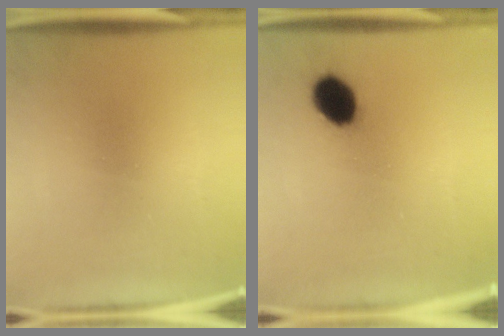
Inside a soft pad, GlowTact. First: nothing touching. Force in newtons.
{"total": 8.1}